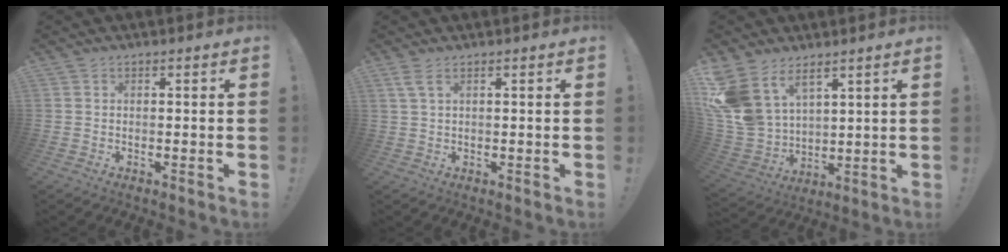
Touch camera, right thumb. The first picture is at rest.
{"total": 2.7, "force": [1.4, 0.7, 2.2], "torque": [-0.048, 0.001, 0.026]}
{"total": 13.4, "force": [7.7, 8.6, 6.8], "torque": [-0.167, -0.055, 0.153]}